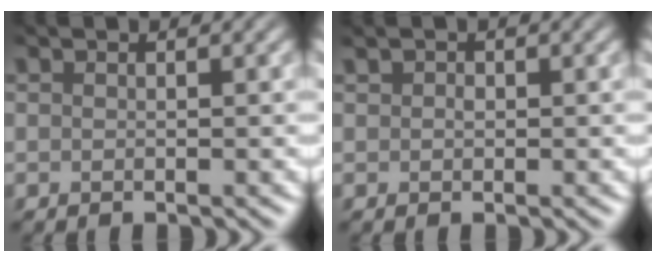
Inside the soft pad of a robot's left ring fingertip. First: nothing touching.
{"total": 0.8, "force": [0.3, 0.6, 0.5], "torque": [-0.007, 0.002, 0.003]}